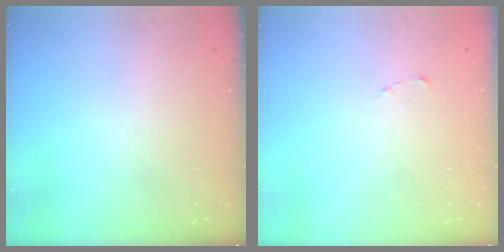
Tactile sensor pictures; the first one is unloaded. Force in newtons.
{"total": 1.5, "press": 1.5, "slide": 0.2}